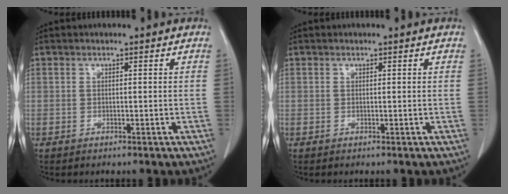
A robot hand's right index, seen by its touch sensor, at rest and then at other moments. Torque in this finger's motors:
{"motor_torque": [0.01, 0.00, 0.00, 0.00]}